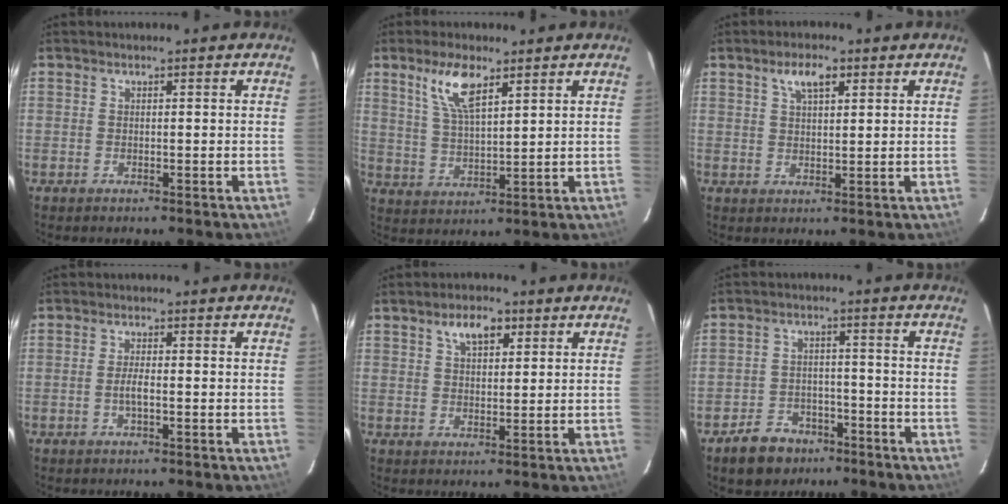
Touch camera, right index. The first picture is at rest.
{"total": 8.1, "force": [4.8, 2.7, 5.9], "torque": [-0.117, 0.005, 0.102]}
{"total": 4.5, "force": [2.5, 1.8, 3.3], "torque": [-0.059, 0.011, 0.045]}
{"total": 2.1, "force": [-0.7, 0.5, 2.0], "torque": [-0.040, -0.002, -0.012]}
{"total": 5.3, "force": [2.8, 2.8, 3.5], "torque": [-0.059, 0.014, 0.050]}
{"total": 8.3, "force": [-5.7, 5.5, 2.4], "torque": [-0.068, 0.020, -0.078]}